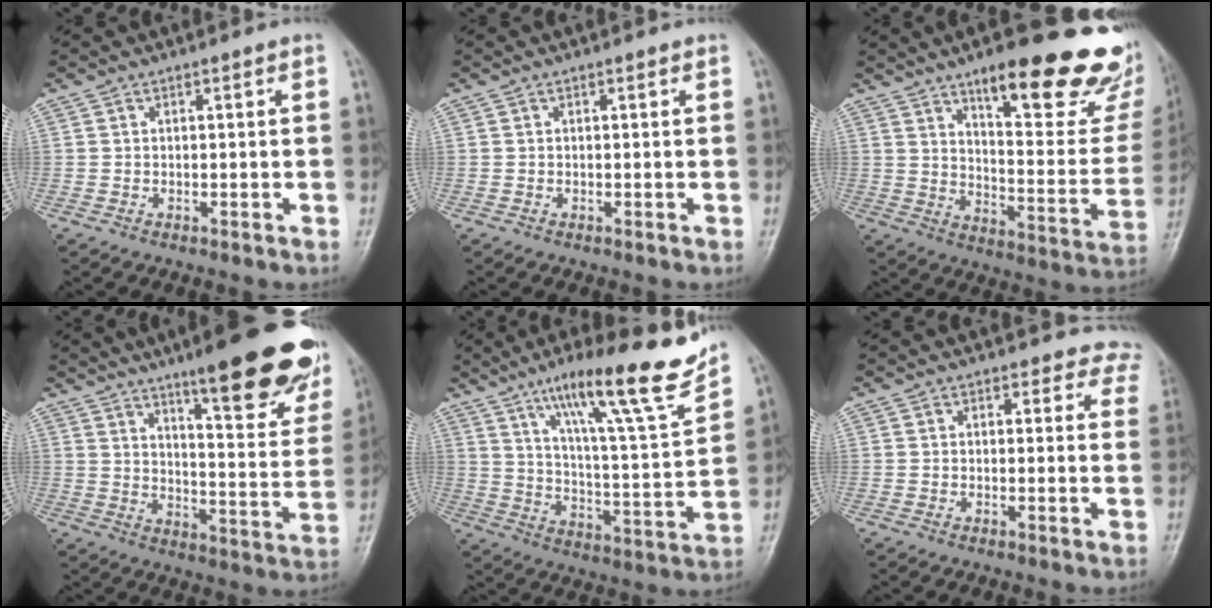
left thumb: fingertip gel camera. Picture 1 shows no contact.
{"total": 0.0}
{"total": 26.4, "force": [16.8, 7.7, 18.9], "torque": [-0.208, -0.089, 0.233]}
{"total": 23.0, "force": [15.0, 5.0, 16.6], "torque": [-0.186, -0.073, 0.208]}
{"total": 21.1, "force": [14.5, 2.5, 15.2], "torque": [-0.209, -0.068, 0.232]}
{"total": 5.7, "force": [4.9, 3.0, 0.0], "torque": [0.053, -0.016, 0.022]}